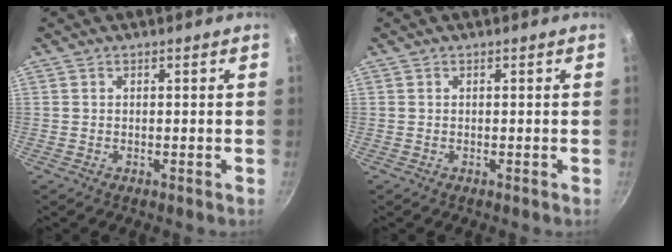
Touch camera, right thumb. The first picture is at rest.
{"total": 0.0}